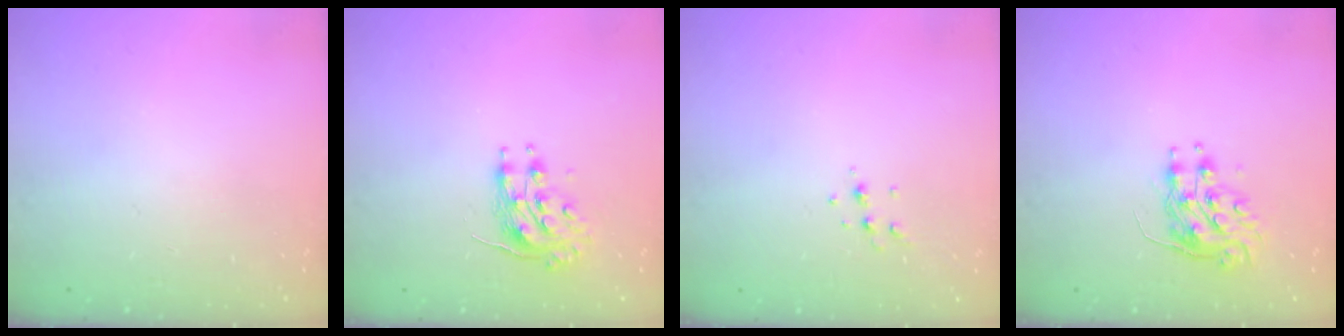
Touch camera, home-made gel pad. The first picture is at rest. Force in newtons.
{"total": 8.7, "press": 8.7, "slide": 0.2}
{"total": 4.3, "press": 4.2, "slide": 0.9}
{"total": 8.8, "press": 8.7, "slide": 0.4}